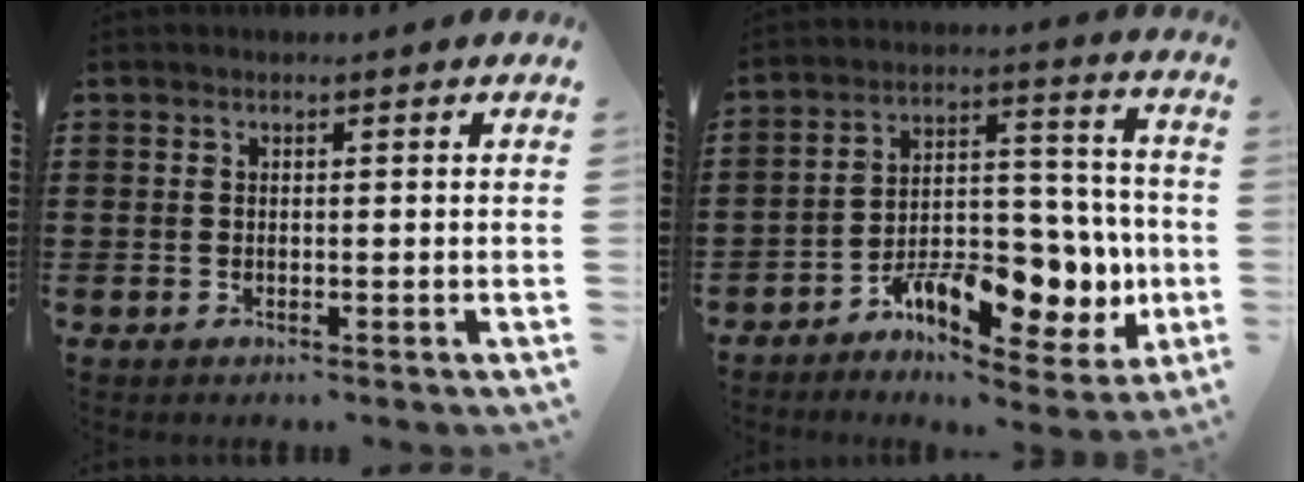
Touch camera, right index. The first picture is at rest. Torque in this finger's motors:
{"motor_torque": [1.40, -0.74, 0.55, 0.16]}